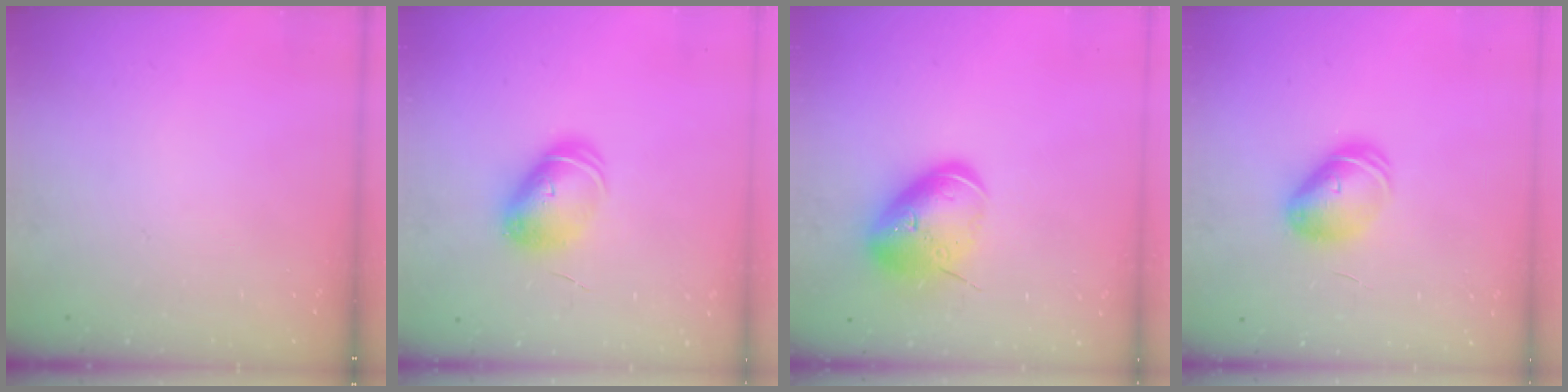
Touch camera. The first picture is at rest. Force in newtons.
{"total": 8.7, "press": 8.7, "slide": 0.2}
{"total": 15.1, "press": 14.9, "slide": 2.5}
{"total": 8.5, "press": 8.5, "slide": 1.0}